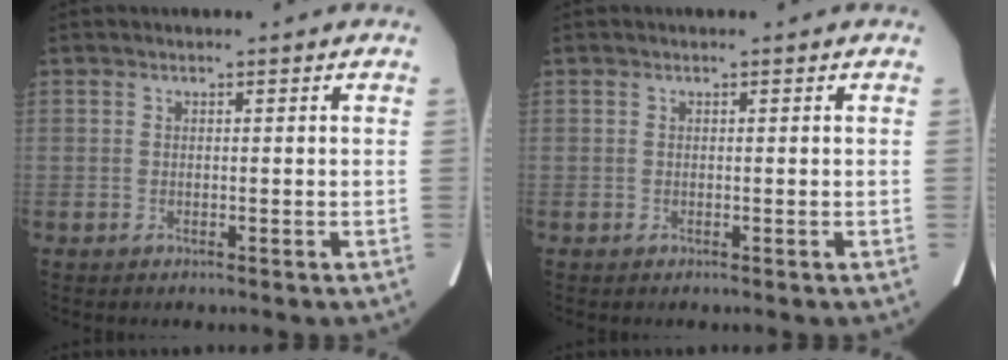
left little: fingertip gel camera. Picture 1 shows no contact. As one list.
[{"total": 0.0}]